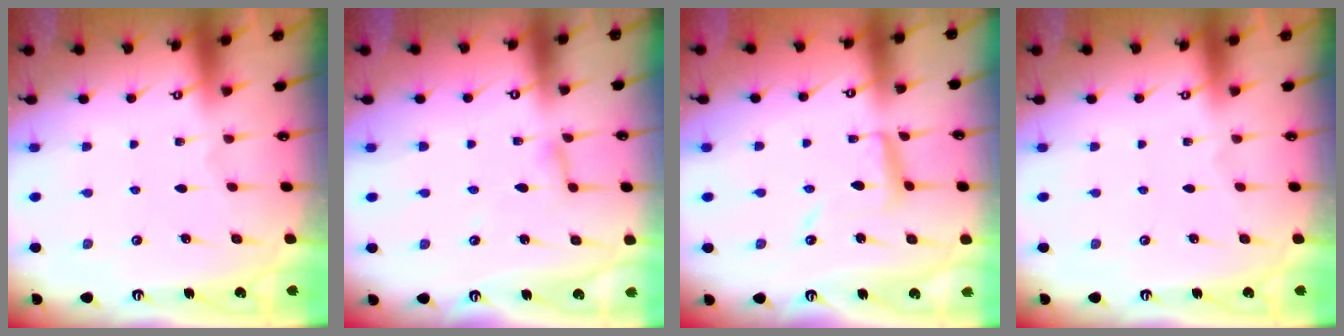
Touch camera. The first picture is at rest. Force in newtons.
{"total": 3.0, "press": 3.0, "slide": 0.3}
{"total": 9.6, "press": 9.5, "slide": 0.8}
{"total": 0.0}